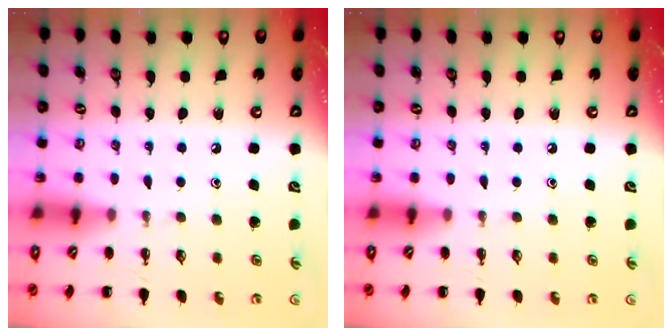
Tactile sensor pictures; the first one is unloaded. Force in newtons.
{"total": 0.0}